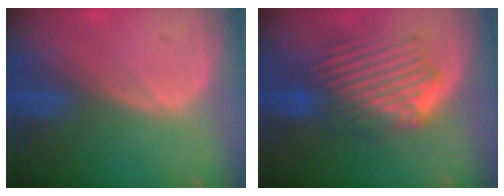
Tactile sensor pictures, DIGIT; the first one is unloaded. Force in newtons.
{"total": 8.9, "press": 8.3, "slide": 3.2}